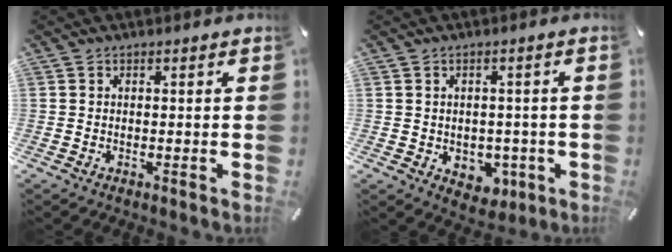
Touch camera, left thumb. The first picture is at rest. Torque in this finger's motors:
{"motor_torque": [0.02, 0.05, 0.24, 0.16, 0.00]}